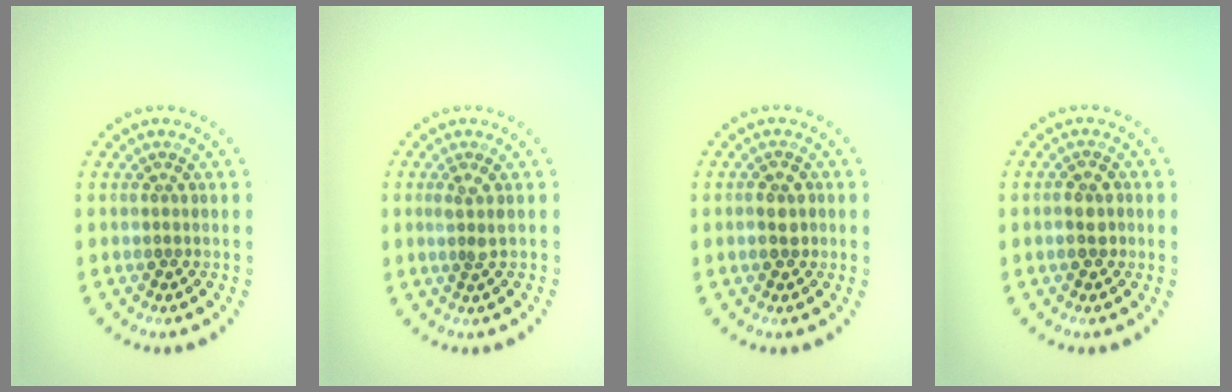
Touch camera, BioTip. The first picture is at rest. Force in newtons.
{"total": 1.3, "press": 1.0, "slide": 0.9}
{"total": 1.6, "press": 1.6, "slide": 0.3}
{"total": 1.7, "press": 1.7, "slide": 0.4}